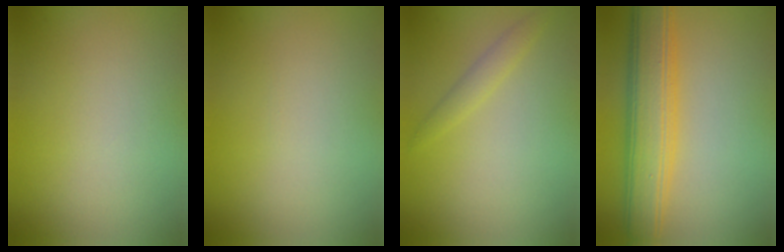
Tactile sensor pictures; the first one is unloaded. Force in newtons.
{"total": 0.0}
{"total": 1.5, "press": 1.5, "slide": 0.1}
{"total": 6.8, "press": 6.8, "slide": 0.3}